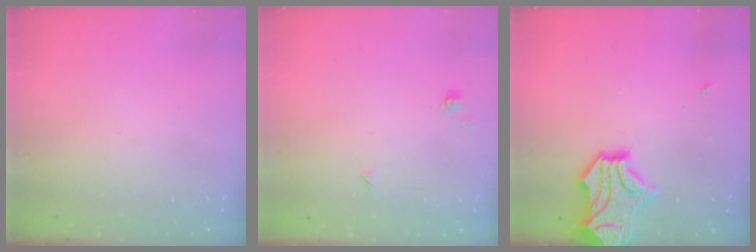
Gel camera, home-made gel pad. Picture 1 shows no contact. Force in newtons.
{"total": 2.2, "press": 2.1, "slide": 0.3}
{"total": 5.0, "press": 4.6, "slide": 2.2}